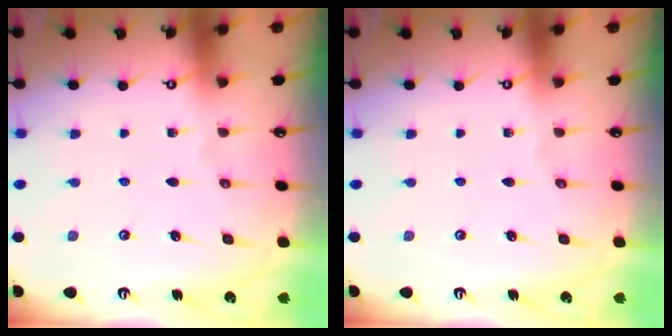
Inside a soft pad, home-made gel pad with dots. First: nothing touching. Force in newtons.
{"total": 0.0}